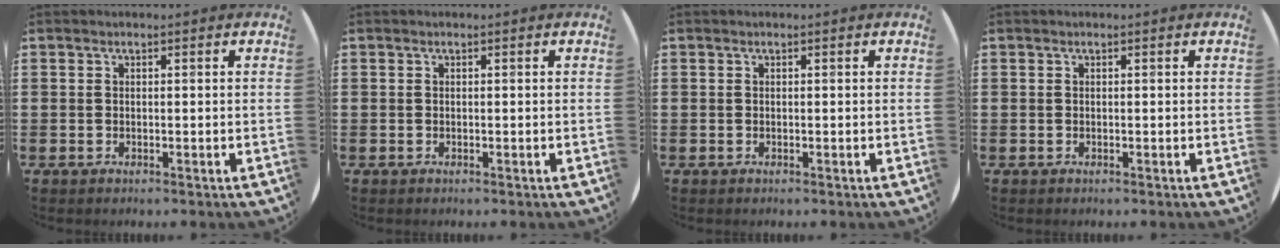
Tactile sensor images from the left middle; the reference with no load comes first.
{"total": 0.0}
{"total": 0.0}
{"total": 0.0}